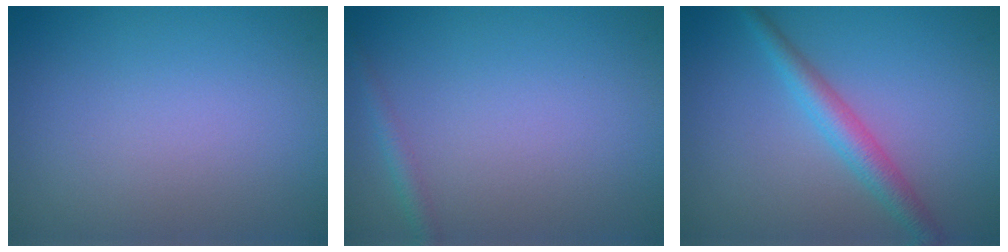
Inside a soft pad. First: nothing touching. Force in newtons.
{"total": 1.3, "press": 1.2, "slide": 0.1}
{"total": 2.9, "press": 2.9, "slide": 0.0}